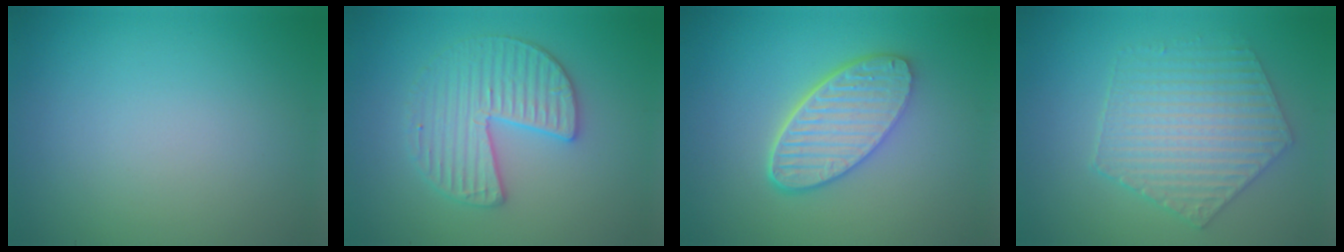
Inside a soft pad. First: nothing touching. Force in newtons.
{"total": 3.8, "press": 3.8, "slide": 0.5}
{"total": 5.6, "press": 4.4, "slide": 3.5}
{"total": 5.4, "press": 4.5, "slide": 2.9}